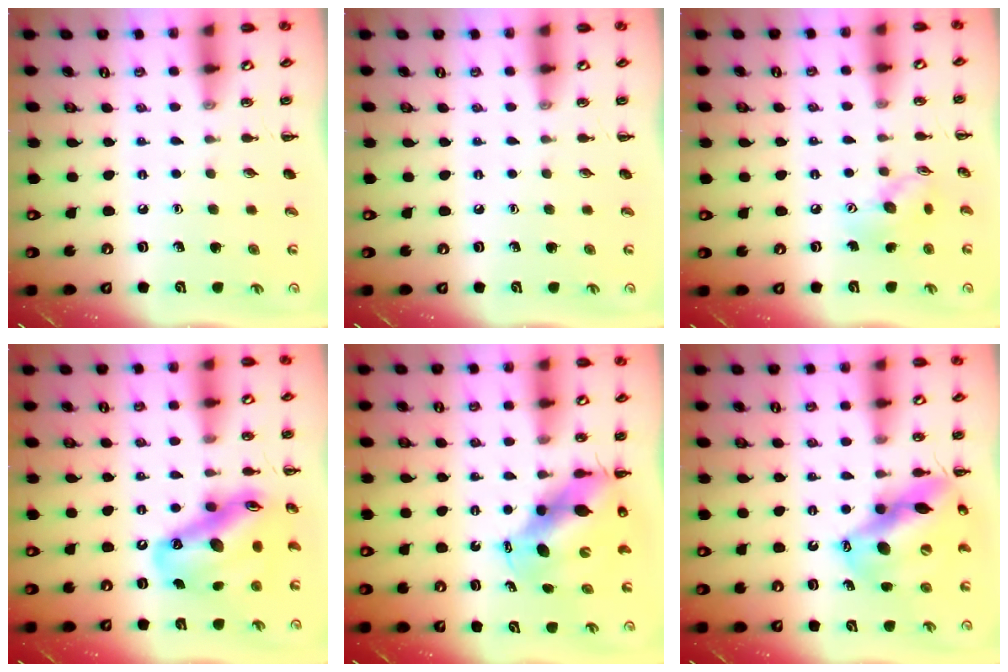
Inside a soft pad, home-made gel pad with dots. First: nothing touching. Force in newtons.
{"total": 0.0}
{"total": 8.6, "press": 8.6, "slide": 0.6}
{"total": 18.7, "press": 17.8, "slide": 5.6}
{"total": 10.2, "press": 9.8, "slide": 2.8}
{"total": 16.1, "press": 15.4, "slide": 4.7}